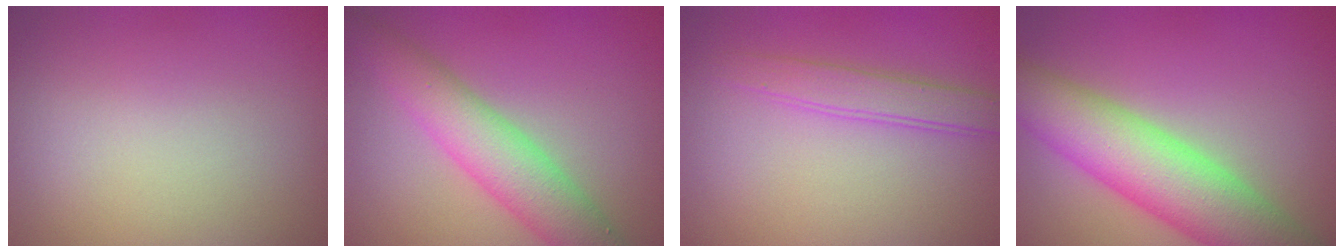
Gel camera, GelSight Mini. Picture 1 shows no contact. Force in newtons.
{"total": 5.6, "press": 5.6, "slide": 0.3}
{"total": 2.5, "press": 2.5, "slide": 0.1}
{"total": 8.7, "press": 8.7, "slide": 0.3}